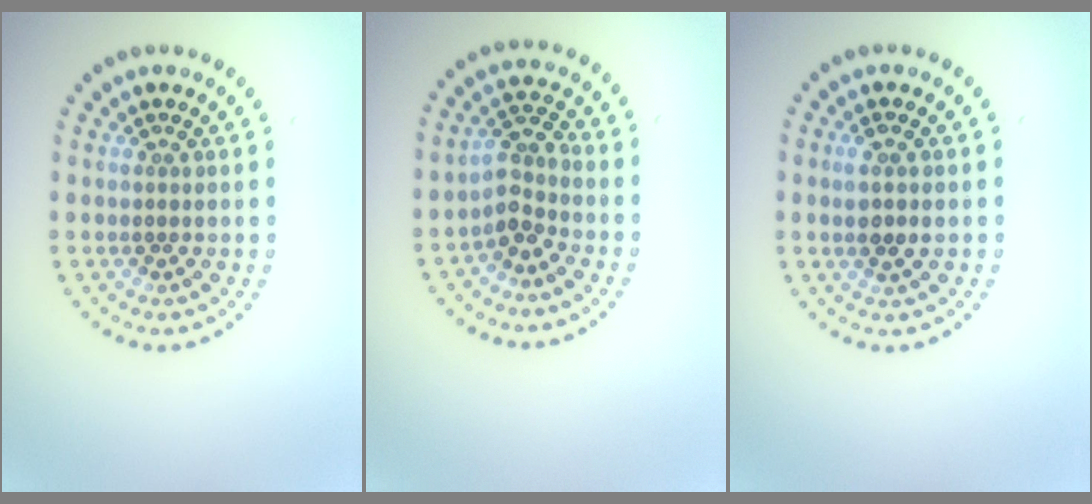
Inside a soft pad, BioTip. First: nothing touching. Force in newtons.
{"total": 2.6, "press": 1.9, "slide": 1.7}
{"total": 1.9, "press": 1.8, "slide": 0.5}